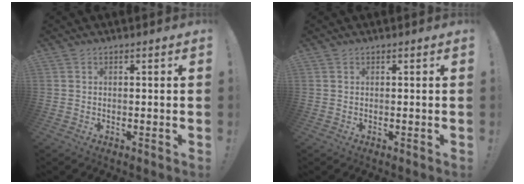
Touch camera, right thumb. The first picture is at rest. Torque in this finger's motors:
{"motor_torque": [-0.07, 0.15, -0.22, -0.03, -0.01]}